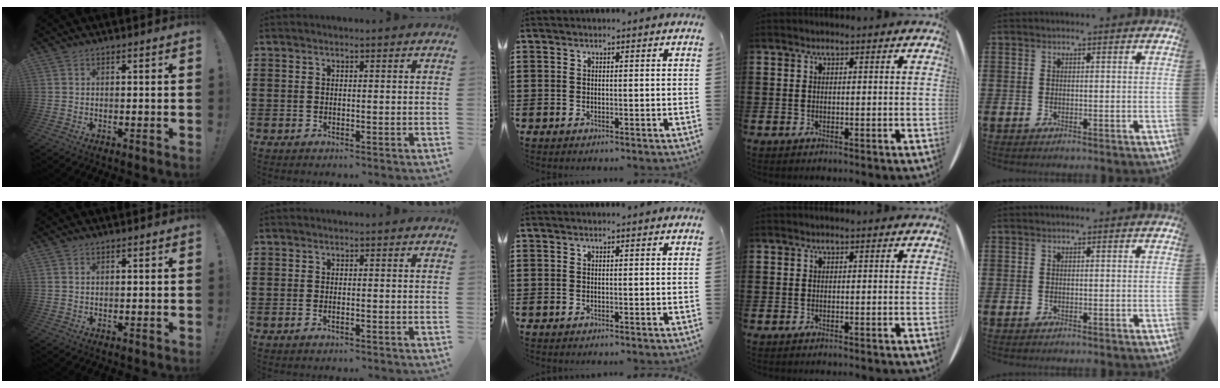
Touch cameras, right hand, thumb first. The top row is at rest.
{"thumb": {"total": 0.8, "force": [0.5, 0.6, 0.3], "torque": [-0.005, 0.000, 0.010]}, "index": {"total": 0.7, "force": [-0.5, 0.2, 0.5], "torque": [-0.012, -0.004, -0.008]}}